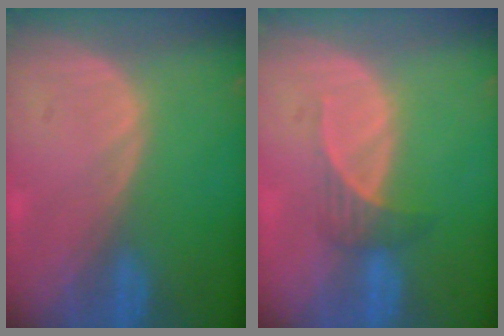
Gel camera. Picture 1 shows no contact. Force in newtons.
{"total": 2.5, "press": 2.3, "slide": 0.9}